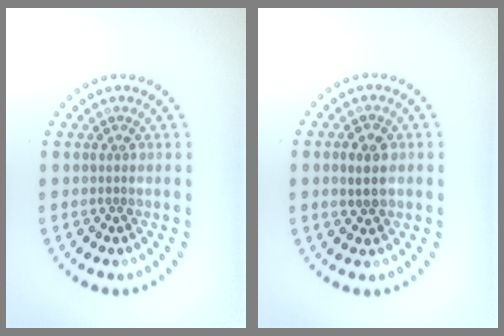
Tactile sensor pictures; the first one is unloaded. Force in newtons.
{"total": 2.2, "press": 2.2, "slide": 0.1}